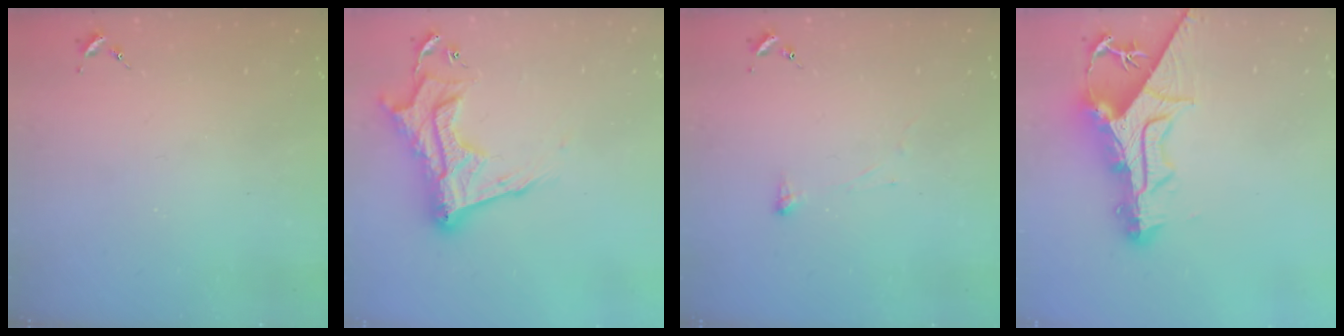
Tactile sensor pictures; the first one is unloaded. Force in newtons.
{"total": 16.1, "press": 16.1, "slide": 1.3}
{"total": 2.9, "press": 2.9, "slide": 0.4}
{"total": 14.6, "press": 14.6, "slide": 1.6}